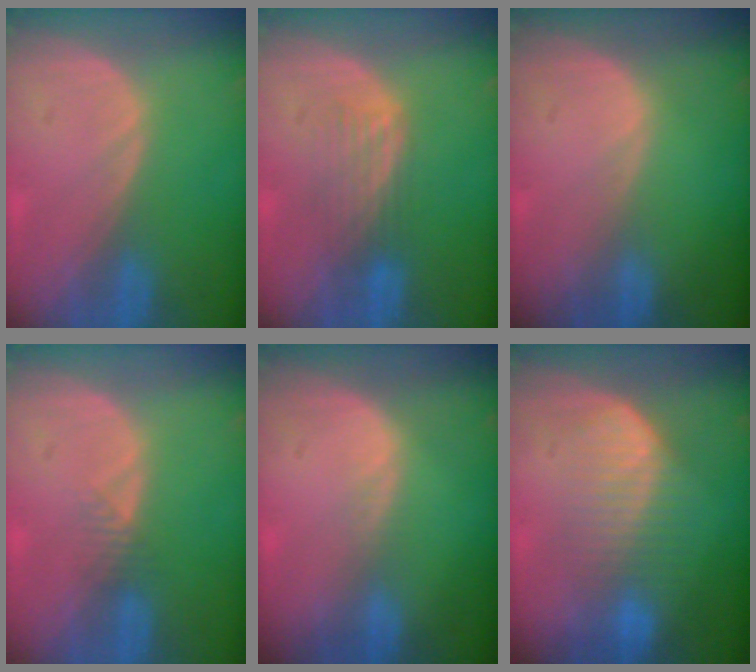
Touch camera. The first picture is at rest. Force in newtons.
{"total": 4.3, "press": 3.6, "slide": 2.4}
{"total": 0.0}
{"total": 1.6, "press": 1.4, "slide": 0.9}
{"total": 1.1, "press": 0.7, "slide": 0.9}
{"total": 6.9, "press": 6.8, "slide": 1.4}